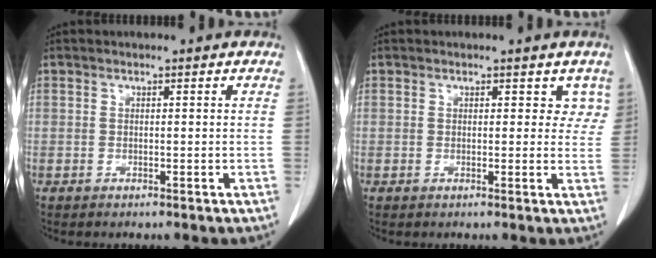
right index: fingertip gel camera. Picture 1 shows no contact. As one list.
[{"total": 3.0, "force": [1.8, 2.0, 1.4], "torque": [0.010, 0.001, 0.014]}]